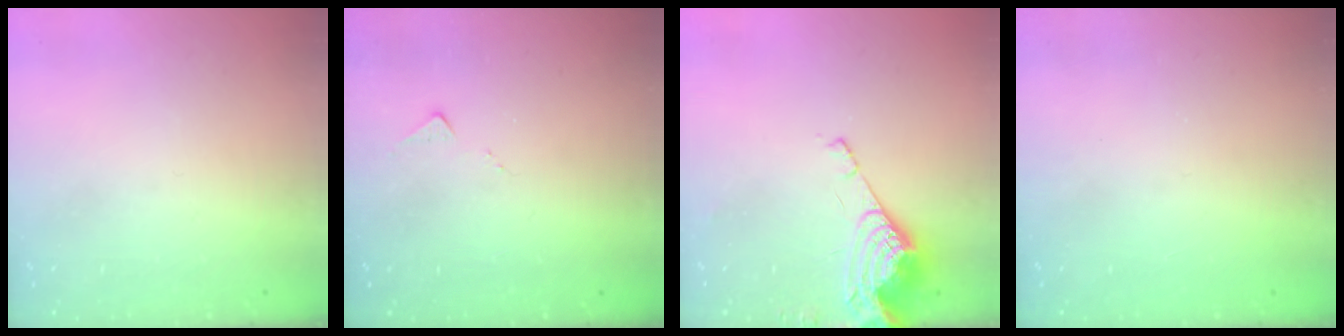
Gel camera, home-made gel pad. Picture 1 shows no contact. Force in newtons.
{"total": 5.4, "press": 5.3, "slide": 0.7}
{"total": 9.8, "press": 9.7, "slide": 1.2}
{"total": 0.9, "press": 0.9, "slide": 0.1}